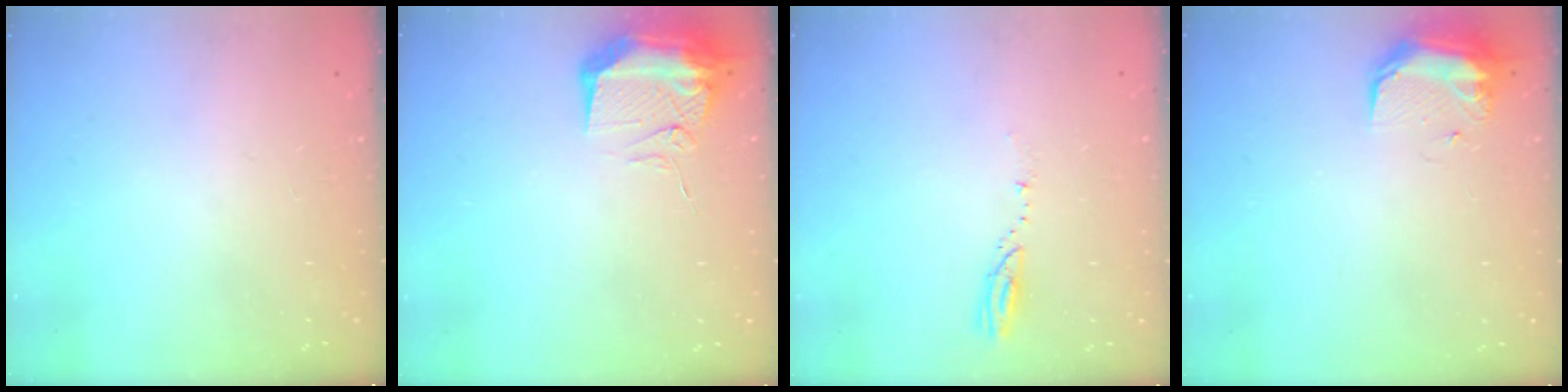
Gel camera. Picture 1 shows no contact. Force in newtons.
{"total": 13.6, "press": 12.0, "slide": 6.4}
{"total": 3.4, "press": 3.4, "slide": 0.4}
{"total": 9.1, "press": 9.0, "slide": 0.9}